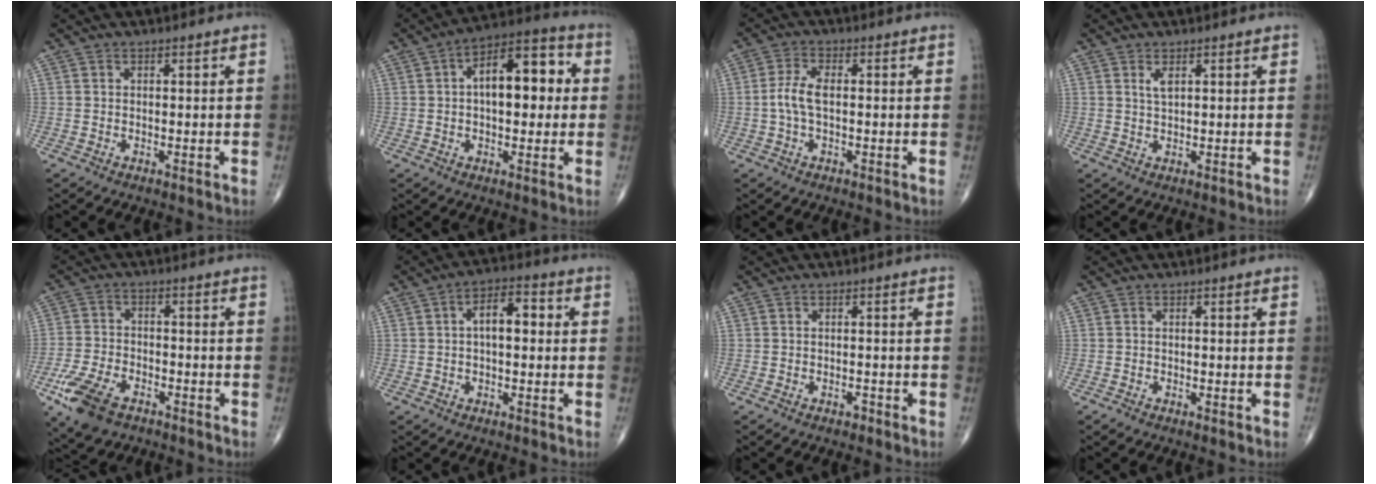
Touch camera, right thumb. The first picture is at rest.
{"total": 13.9, "force": [1.8, 7.1, 11.9], "torque": [-0.152, 0.029, 0.020]}
{"total": 4.6, "force": [-0.3, 2.0, 4.1], "torque": [-0.099, 0.010, -0.010]}
{"total": 1.7, "force": [0.9, 0.6, 1.4], "torque": [-0.028, -0.004, 0.019]}
{"total": 10.3, "force": [-5.8, 5.6, 6.5], "torque": [-0.132, 0.010, -0.107]}
{"total": 7.1, "force": [0.8, 3.5, 6.0], "torque": [-0.089, 0.022, 0.005]}
{"total": 0.8, "force": [-0.6, 0.4, 0.4], "torque": [-0.004, 0.001, -0.011]}
{"total": 0.7, "force": [-0.4, 0.2, 0.6], "torque": [-0.013, -0.003, -0.008]}